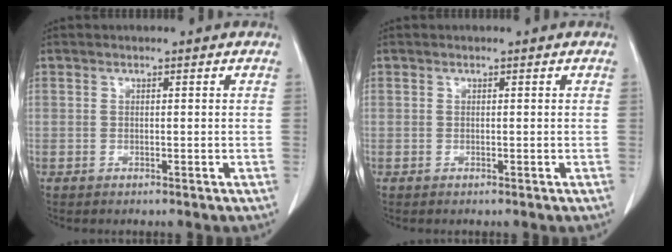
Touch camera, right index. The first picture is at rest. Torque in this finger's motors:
{"motor_torque": [0.00, 0.00, 0.00, 0.00]}